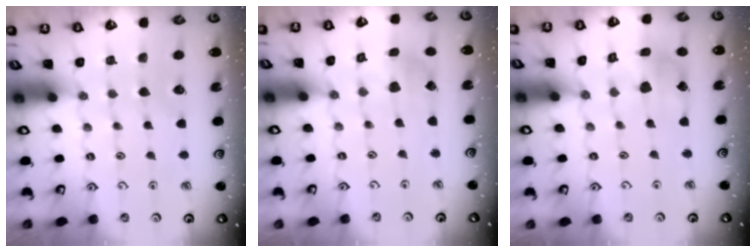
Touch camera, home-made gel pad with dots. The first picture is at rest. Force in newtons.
{"total": 2.6, "press": 2.6, "slide": 0.1}
{"total": 9.5, "press": 9.4, "slide": 1.2}